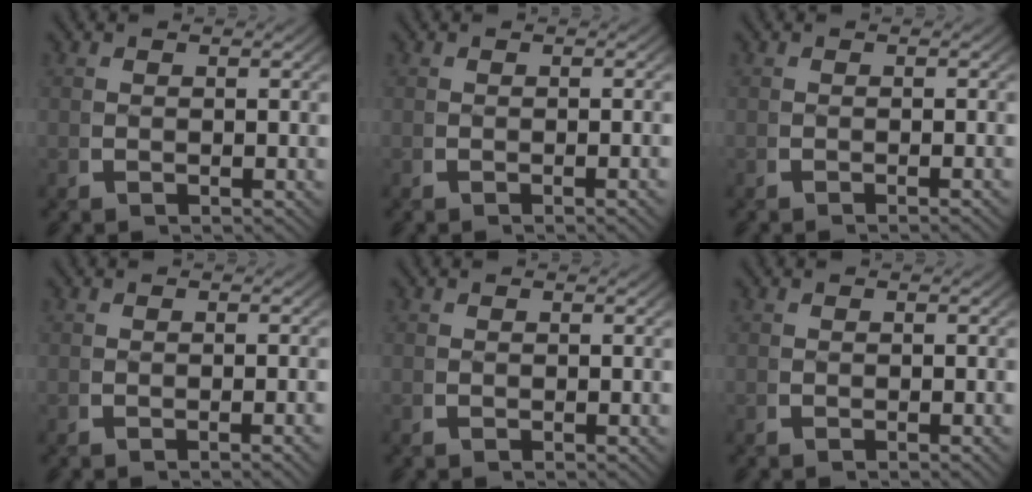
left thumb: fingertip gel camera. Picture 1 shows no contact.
{"total": 0.9, "force": [-0.3, -0.1, 0.8], "torque": [-0.016, 0.006, -0.006]}
{"total": 1.2, "force": [-0.9, -0.1, 0.9], "torque": [-0.011, 0.009, -0.016]}
{"total": 1.2, "force": [-0.4, -0.1, 1.1], "torque": [-0.018, 0.008, -0.009]}
{"total": 0.0}
{"total": 0.6, "force": [-0.3, -0.1, 0.6], "torque": [-0.008, 0.005, -0.006]}